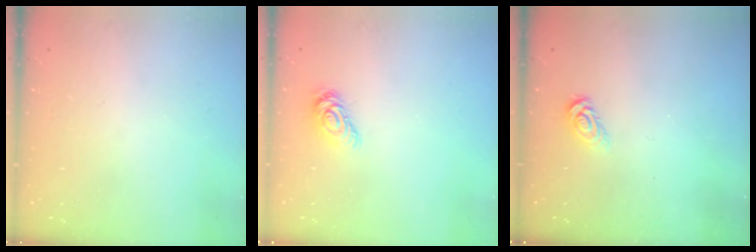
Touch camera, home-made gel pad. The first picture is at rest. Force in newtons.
{"total": 8.0, "press": 8.0, "slide": 0.3}
{"total": 3.6, "press": 3.5, "slide": 0.3}